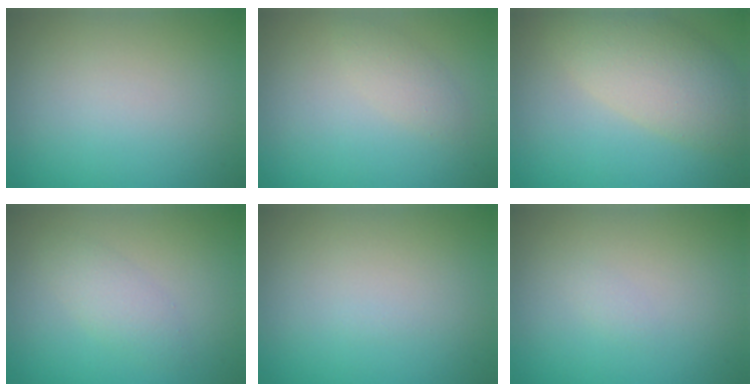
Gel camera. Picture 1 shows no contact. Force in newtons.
{"total": 1.5, "press": 1.5, "slide": 0.0}
{"total": 6.3, "press": 6.3, "slide": 0.5}
{"total": 2.0, "press": 2.0, "slide": 0.1}
{"total": 0.0}
{"total": 0.5, "press": 0.5, "slide": 0.0}